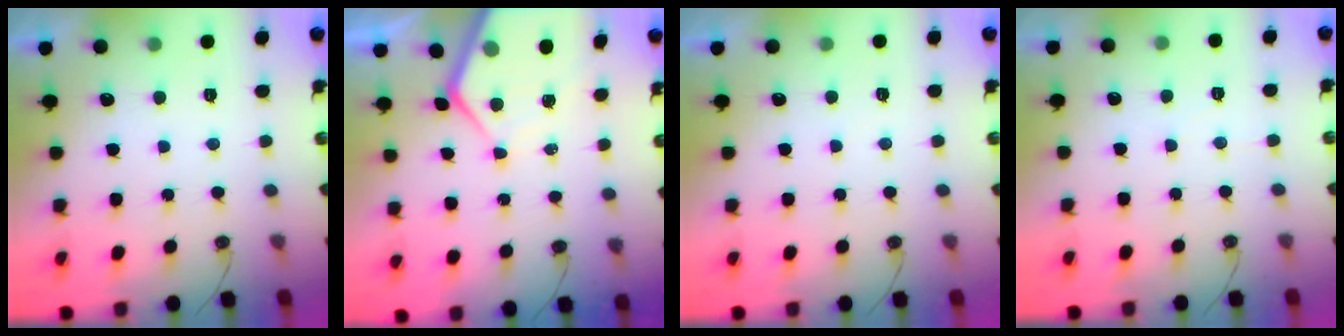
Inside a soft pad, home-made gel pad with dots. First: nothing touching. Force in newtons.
{"total": 8.9, "press": 8.9, "slide": 0.7}
{"total": 3.1, "press": 3.1, "slide": 0.3}
{"total": 3.4, "press": 3.3, "slide": 0.6}